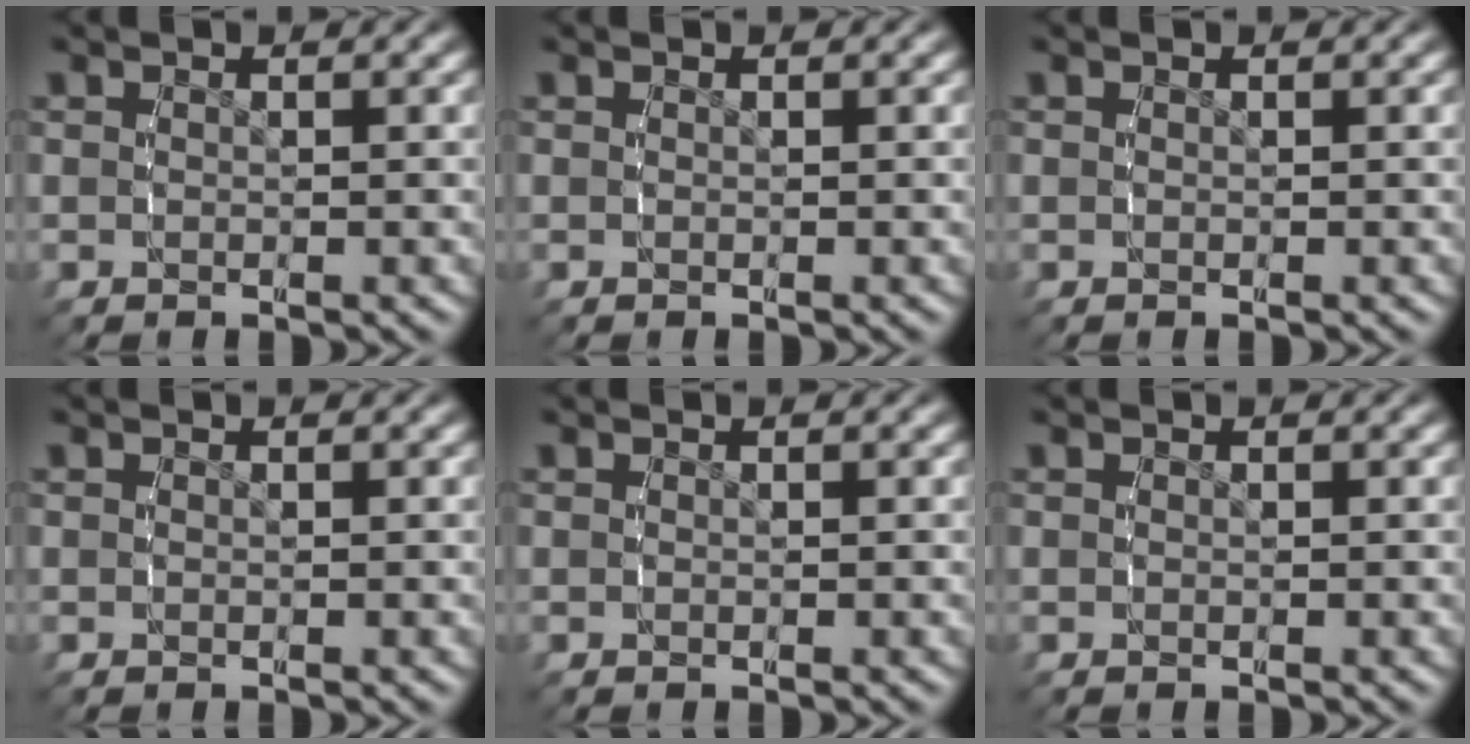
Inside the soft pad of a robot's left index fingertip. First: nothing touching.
{"total": 0.0}
{"total": 0.0}
{"total": 0.0}
{"total": 0.0}
{"total": 0.0}